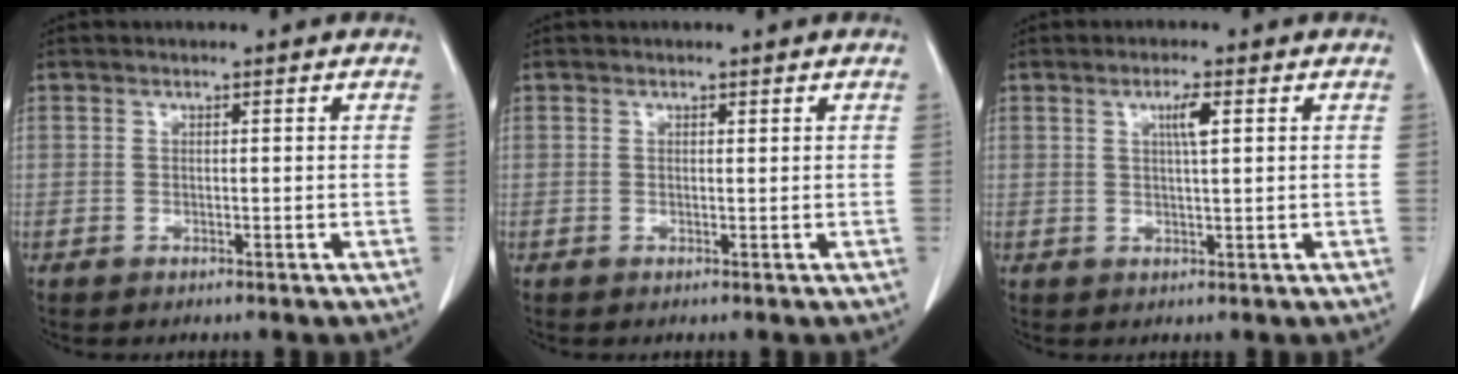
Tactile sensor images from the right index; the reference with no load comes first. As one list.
[{"total": 0.0}, {"total": 3.0, "force": [1.0, 0.1, 2.8], "torque": [-0.048, 0.000, 0.017]}]